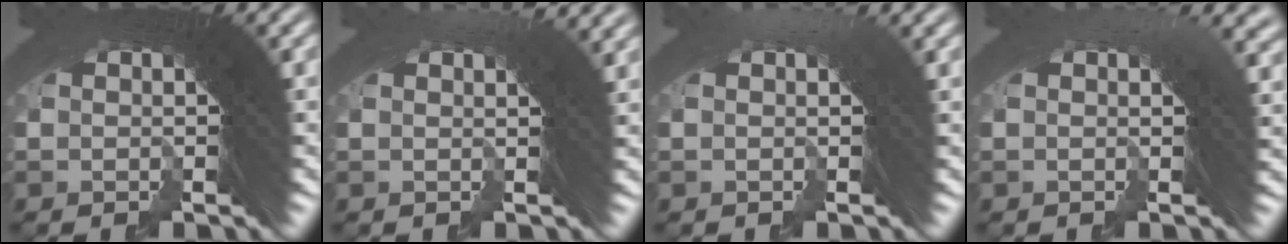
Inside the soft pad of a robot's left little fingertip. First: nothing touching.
{"total": 3.6, "force": [2.4, 0.2, 2.7], "torque": [-0.017, 0.021, 0.024]}
{"total": 1.2, "force": [0.7, 0.0, 0.9], "torque": [0.007, 0.025, -0.004]}
{"total": 3.3, "force": [1.2, 1.6, 2.6], "torque": [0.002, 0.032, -0.008]}